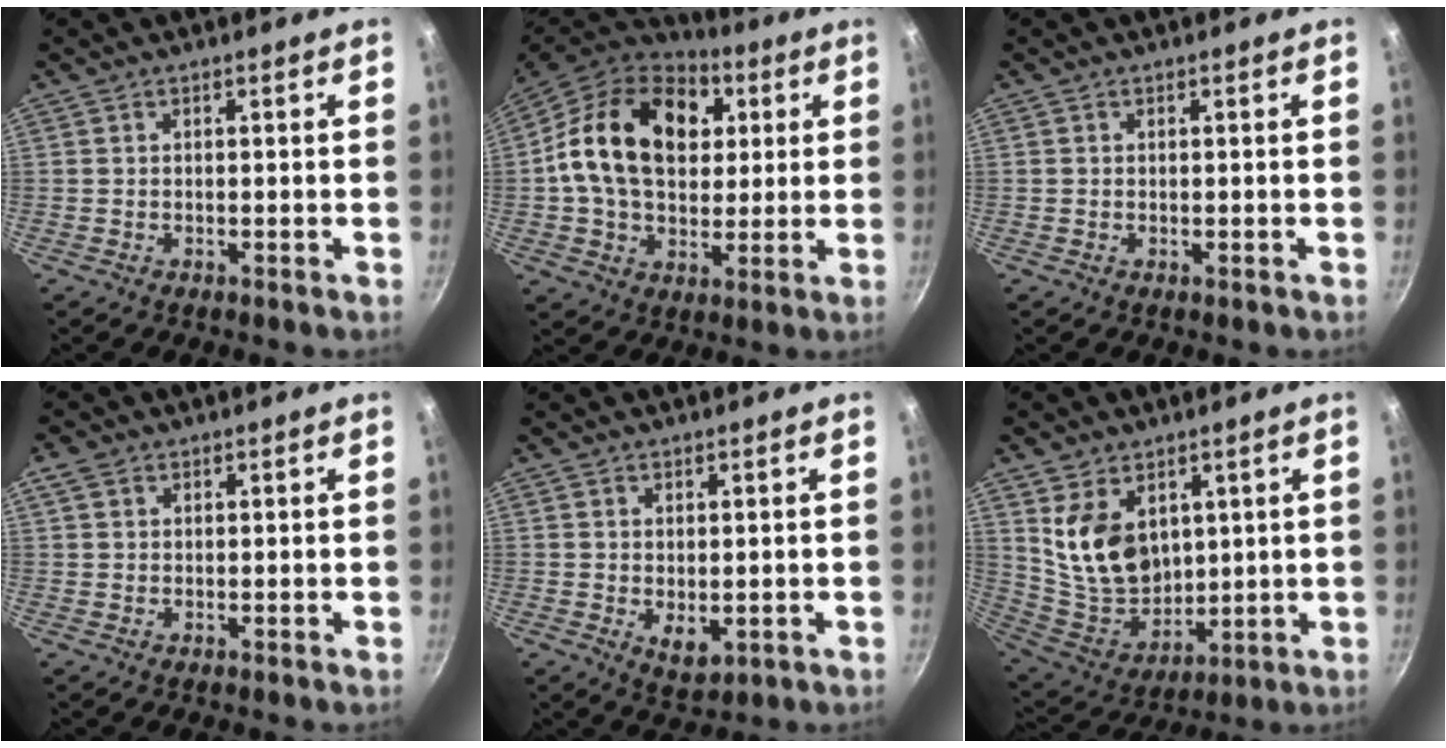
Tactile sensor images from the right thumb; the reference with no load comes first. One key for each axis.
{"total": 22.3, "fx": 5.1, "fy": 15.7, "fz": 15.0, "tx": -0.230, "ty": 0.010, "tz": 0.076}
{"total": 0.0}
{"total": 2.5, "fx": 1.2, "fy": 1.7, "fz": 1.3, "tx": -0.023, "ty": 0.001, "tz": 0.022}
{"total": 4.1, "fx": -0.1, "fy": 2.4, "fz": 3.3, "tx": -0.045, "ty": -0.016, "tz": 0.007}
{"total": 13.8, "fx": 4.9, "fy": 9.5, "fz": 8.7, "tx": -0.126, "ty": -0.044, "tz": 0.115}